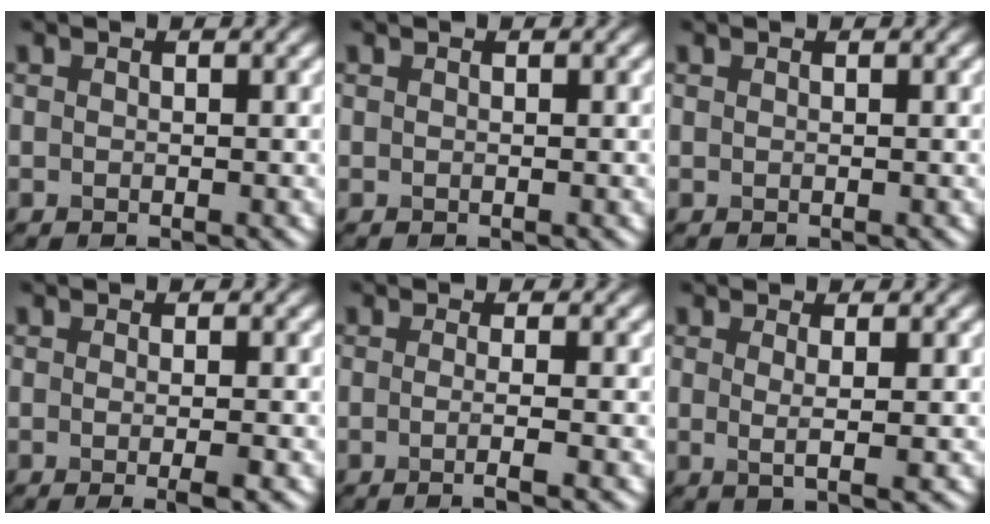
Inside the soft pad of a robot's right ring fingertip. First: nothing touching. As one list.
[{"total": 0.0}, {"total": 0.0}, {"total": 2.4, "force": [-0.5, 0.6, 2.3], "torque": [-0.028, -0.007, -0.008]}, {"total": 2.8, "force": [-0.5, 0.8, 2.6], "torque": [-0.030, -0.007, -0.016]}, {"total": 2.0, "force": [0.3, 0.4, 2.0], "torque": [-0.034, -0.005, 0.002]}]